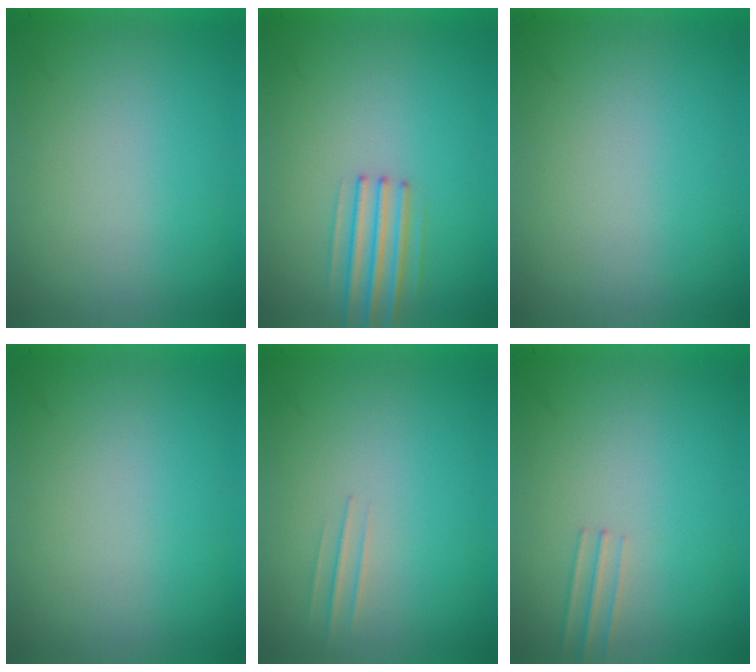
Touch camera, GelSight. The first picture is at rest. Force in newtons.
{"total": 2.3}
{"total": 0.0}
{"total": 0.0}
{"total": 1.0}
{"total": 1.0}